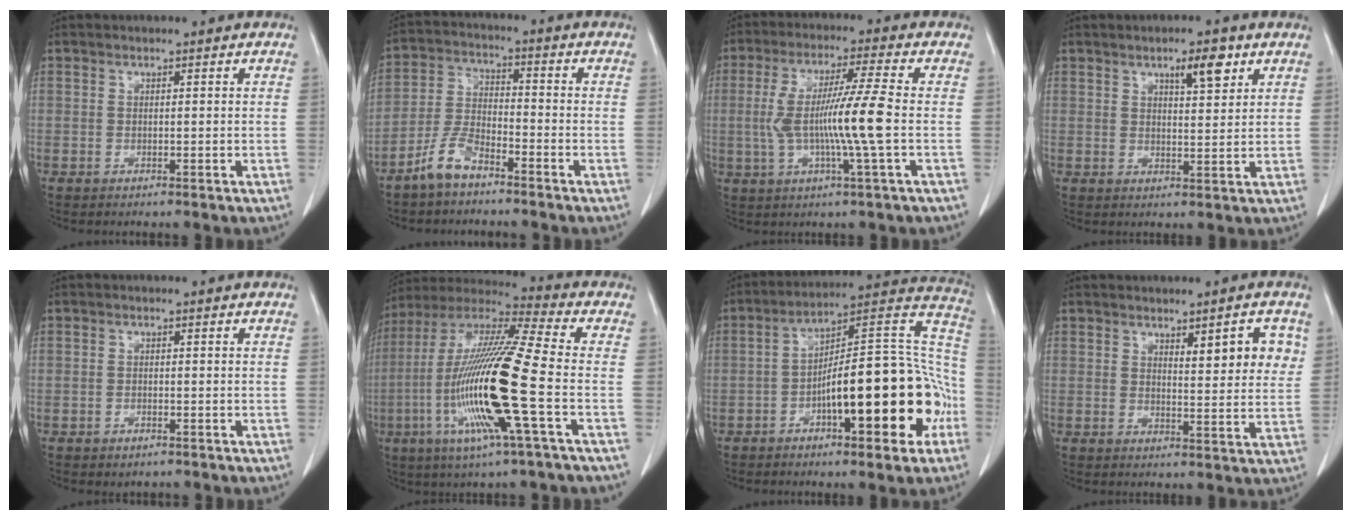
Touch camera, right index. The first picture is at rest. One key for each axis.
{"total": 6.5, "fx": -5.0, "fy": 2.2, "fz": 3.6, "tx": -0.086, "ty": 0.000, "tz": -0.102}
{"total": 11.0, "fx": -1.0, "fy": -0.7, "fz": 11.0, "tx": -0.218, "ty": 0.002, "tz": -0.020}
{"total": 5.1, "fx": 2.9, "fy": 1.3, "fz": 4.0, "tx": -0.064, "ty": 0.001, "tz": 0.047}
{"total": 1.2, "fx": -0.8, "fy": 0.7, "fz": 0.6, "tx": -0.012, "ty": 0.001, "tz": -0.006}
{"total": 19.9, "fx": -4.8, "fy": 0.2, "fz": 19.3, "tx": -0.398, "ty": -0.016, "tz": -0.102}
{"total": 21.5, "fx": -6.3, "fy": 5.5, "fz": 19.8, "tx": -0.239, "ty": 0.042, "tz": -0.079}
{"total": 6.3, "fx": 2.7, "fy": 1.6, "fz": 5.5, "tx": -0.070, "ty": -0.002, "tz": 0.037}